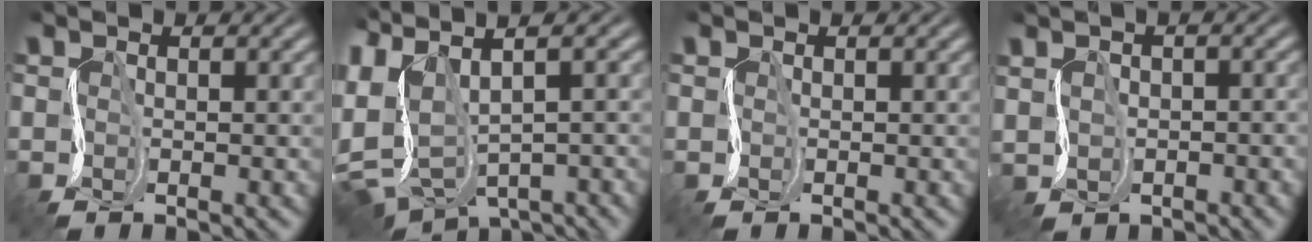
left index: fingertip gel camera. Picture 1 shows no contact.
{"total": 5.3, "force": [0.3, 1.9, 4.9], "torque": [-0.128, -0.013, 0.028]}
{"total": 0.6, "force": [0.2, 0.6, 0.2], "torque": [-0.006, 0.003, -0.005]}
{"total": 0.6, "force": [-0.6, 0.0, 0.0], "torque": [-0.002, -0.014, -0.001]}